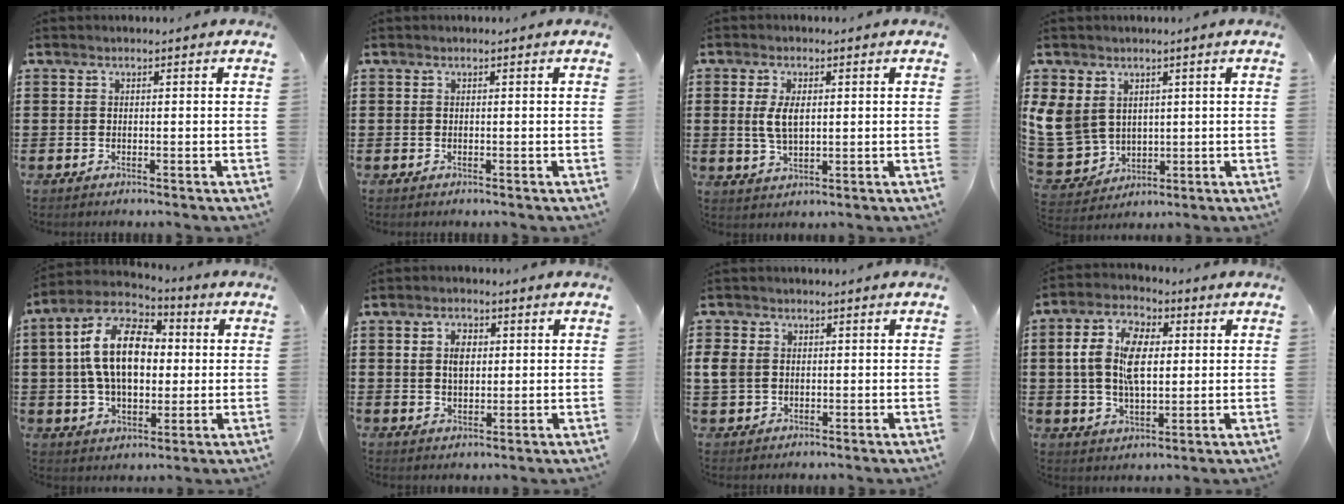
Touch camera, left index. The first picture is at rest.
{"total": 0.0}
{"total": 4.4, "force": [0.7, 2.2, 3.8], "torque": [-0.086, 0.006, 0.009]}
{"total": 7.5, "force": [1.7, 6.8, 2.9], "torque": [-0.112, -0.004, 0.031]}
{"total": 13.9, "force": [2.2, 8.4, 10.9], "torque": [-0.253, 0.015, 0.033]}
{"total": 3.8, "force": [0.9, 2.6, 2.6], "torque": [-0.051, 0.009, 0.013]}
{"total": 3.4, "force": [0.3, 2.9, 1.7], "torque": [-0.056, 0.005, -0.002]}
{"total": 10.6, "force": [1.8, 6.1, 8.6], "torque": [-0.182, 0.012, 0.027]}